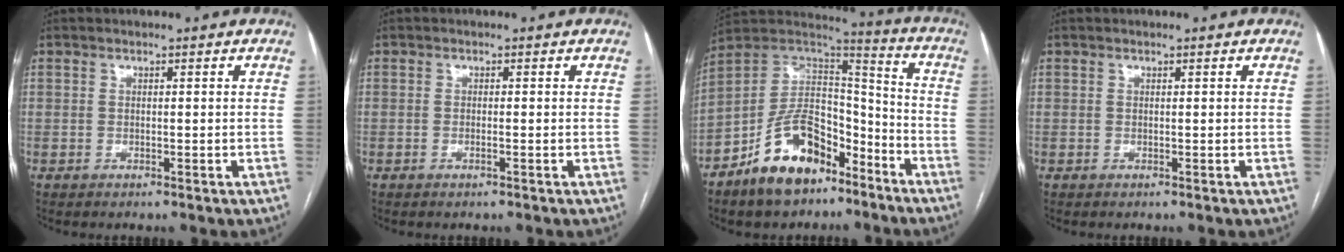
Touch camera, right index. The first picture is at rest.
{"total": 0.6, "force": [-0.3, 0.0, 0.5], "torque": [-0.011, 0.000, -0.004]}
{"total": 15.9, "force": [-9.8, 8.4, 9.4], "torque": [-0.171, 0.034, -0.171]}
{"total": 0.0}